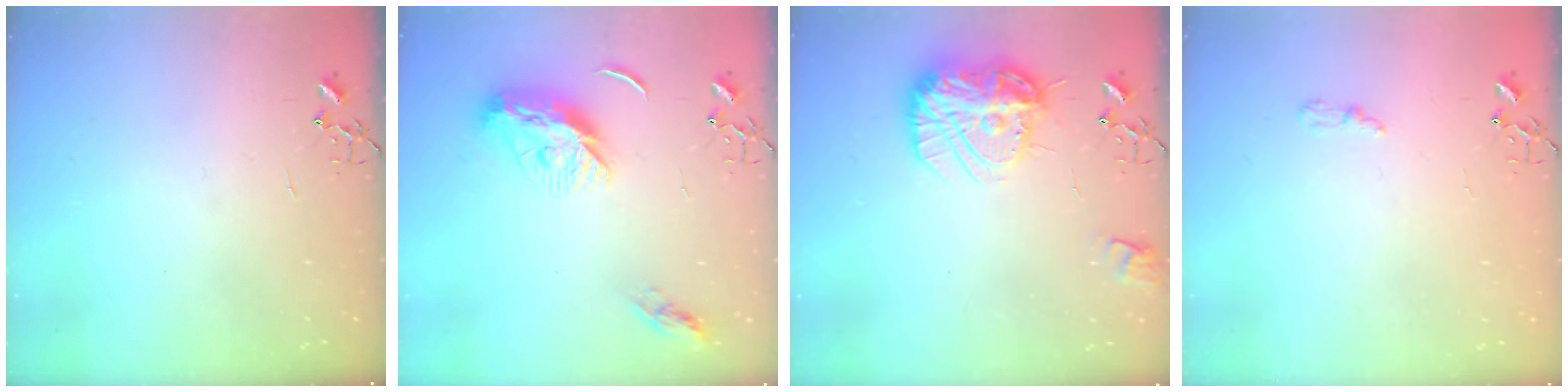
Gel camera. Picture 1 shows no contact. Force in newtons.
{"total": 12.0, "press": 12.0, "slide": 0.3}
{"total": 15.4, "press": 15.4, "slide": 1.3}
{"total": 4.6, "press": 4.5, "slide": 0.6}